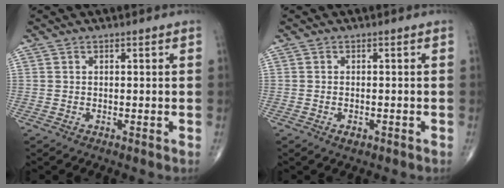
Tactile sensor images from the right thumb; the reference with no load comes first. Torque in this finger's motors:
{"motor_torque": [-0.48, 0.31, -0.17, -0.15, 0.04]}